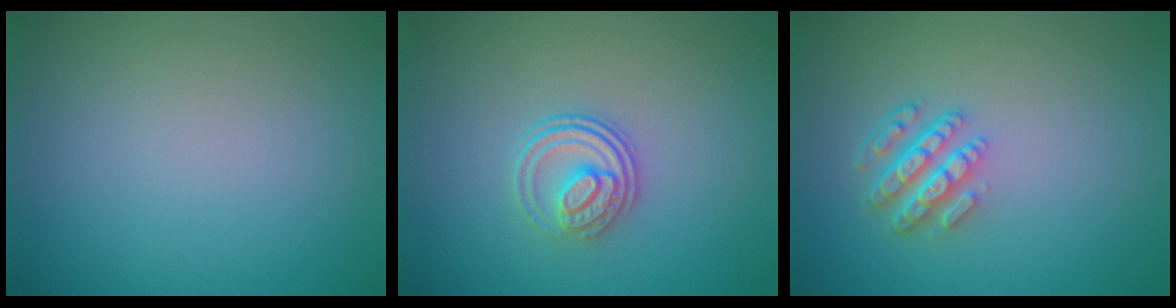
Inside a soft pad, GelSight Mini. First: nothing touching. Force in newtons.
{"total": 2.9, "press": 2.4, "slide": 1.6}
{"total": 4.3, "press": 3.2, "slide": 2.9}